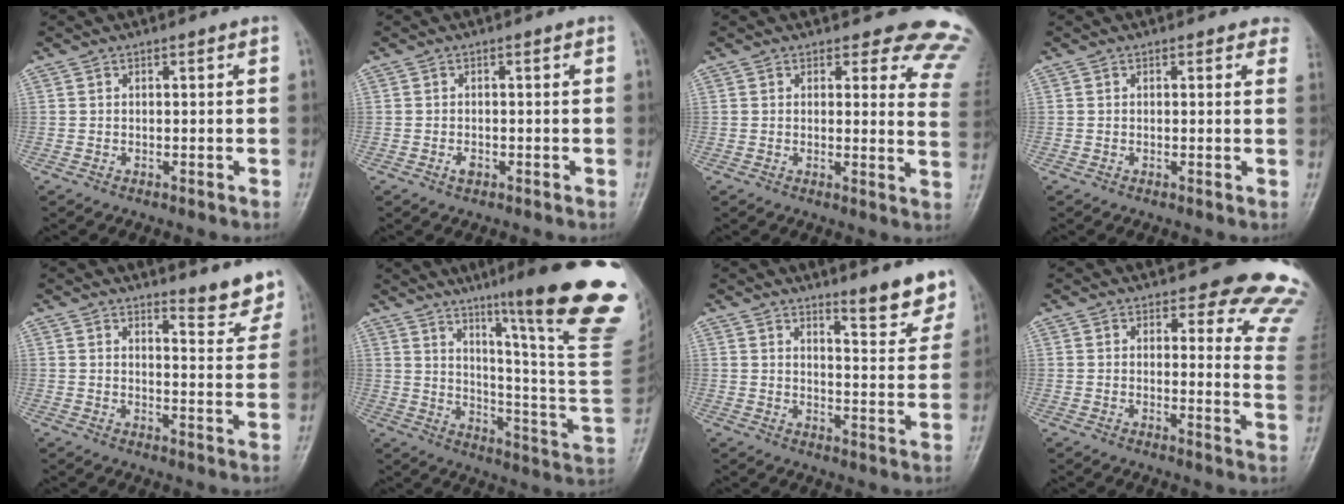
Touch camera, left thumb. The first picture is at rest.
{"total": 1.2, "force": [-0.5, 0.7, 0.9], "torque": [-0.012, 0.001, -0.008]}
{"total": 13.4, "force": [12.5, 4.3, 2.4], "torque": [0.038, -0.110, 0.092]}
{"total": 2.9, "force": [2.5, 1.4, 0.7], "torque": [0.019, -0.009, 0.005]}
{"total": 6.4, "force": [5.9, 1.3, 1.9], "torque": [-0.008, -0.057, 0.068]}
{"total": 29.0, "force": [16.2, 3.1, 23.8], "torque": [-0.267, -0.074, 0.235]}
{"total": 8.3, "force": [6.6, 1.7, 4.6], "torque": [-0.040, -0.054, 0.092]}
{"total": 15.3, "force": [14.2, 4.4, 3.6], "torque": [0.025, -0.131, 0.119]}